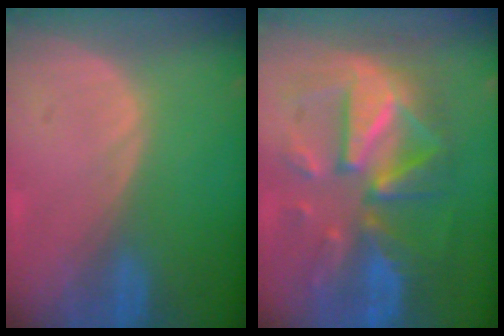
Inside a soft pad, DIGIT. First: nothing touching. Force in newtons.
{"total": 12.4, "press": 12.3, "slide": 1.1}